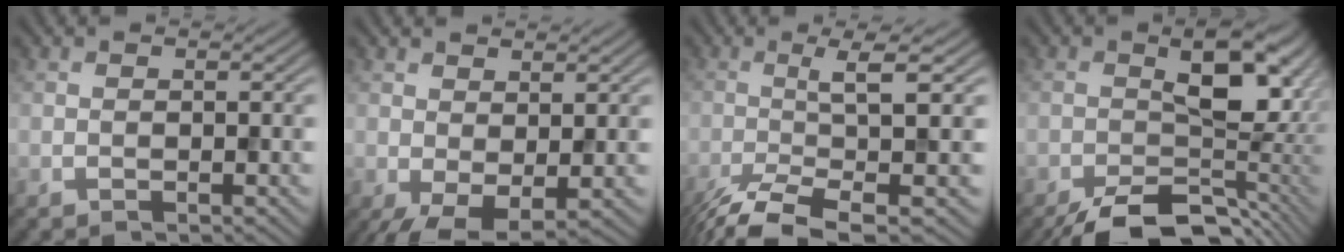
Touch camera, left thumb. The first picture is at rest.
{"total": 4.0, "force": [-0.2, 2.1, 3.4], "torque": [-0.073, -0.009, -0.001]}
{"total": 8.6, "force": [-3.0, 1.3, 7.9], "torque": [-0.136, -0.001, -0.063]}
{"total": 13.7, "force": [-5.4, 6.9, 10.6], "torque": [-0.142, -0.023, -0.075]}